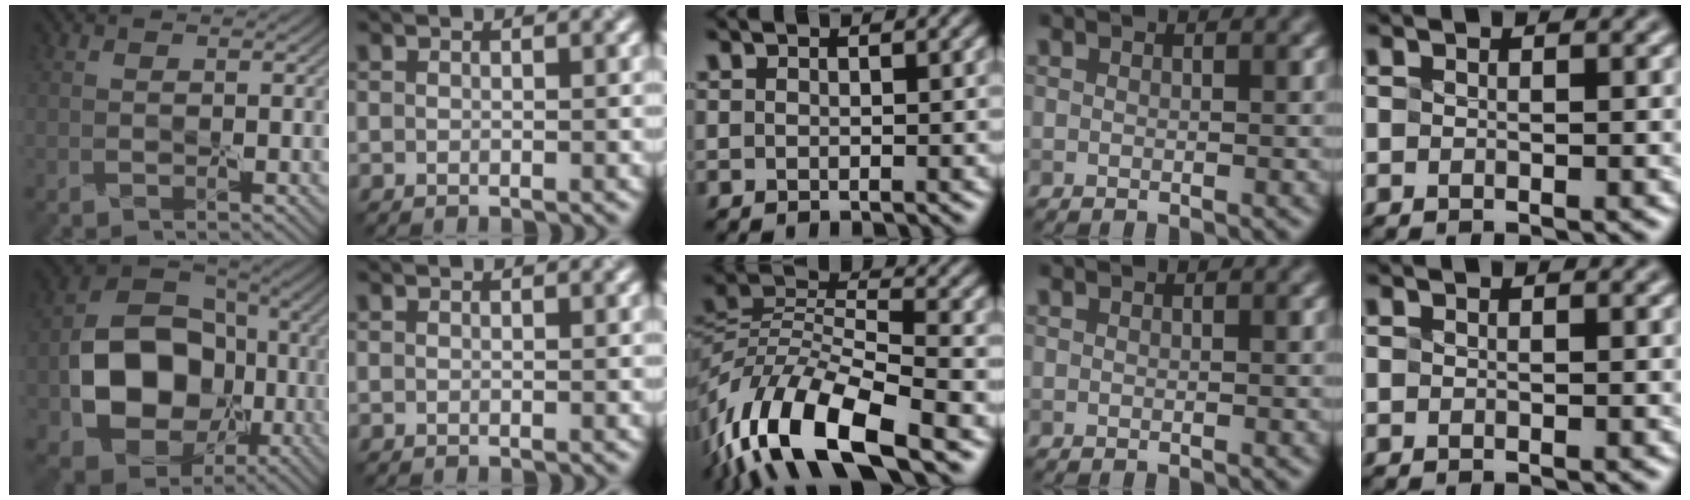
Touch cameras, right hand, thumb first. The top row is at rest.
{"thumb": {"total": 13.1, "force": [-2.7, 10.3, 7.6], "torque": [-0.135, -0.022, -0.050]}, "middle": {"total": 12.3, "force": [-6.9, 5.0, 8.8], "torque": [-0.170, -0.002, -0.143]}}